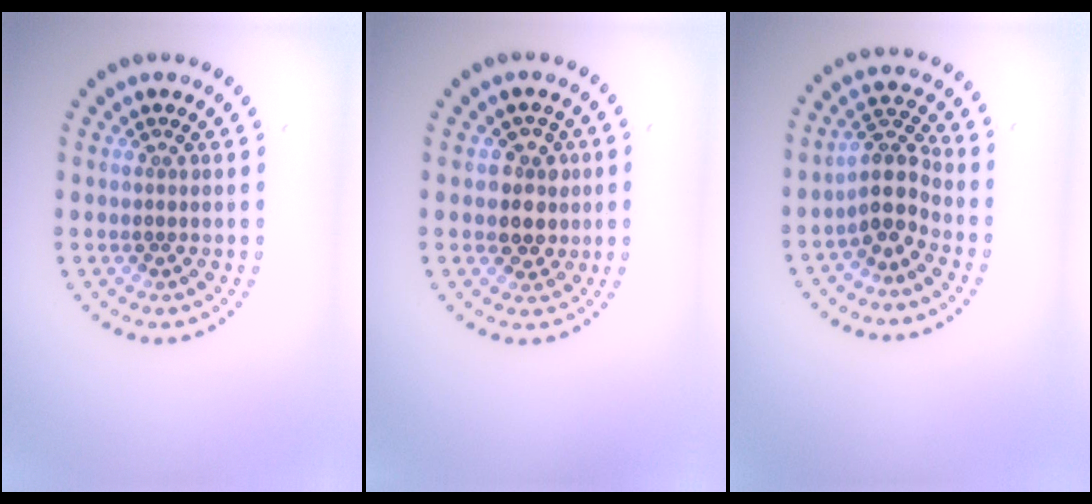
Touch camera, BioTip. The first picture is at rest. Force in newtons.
{"total": 2.8, "press": 2.6, "slide": 1.1}
{"total": 3.3, "press": 2.6, "slide": 2.0}